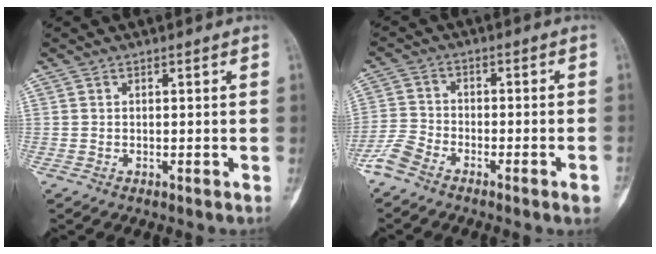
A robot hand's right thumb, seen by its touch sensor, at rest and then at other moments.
{"total": 6.8, "force": [-4.8, 2.0, 4.3], "torque": [-0.081, 0.012, -0.102]}